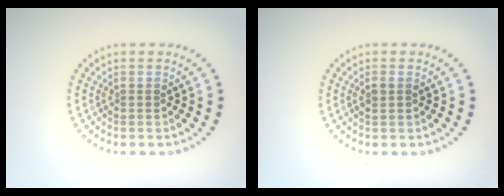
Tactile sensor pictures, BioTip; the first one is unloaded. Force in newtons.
{"total": 0.9, "press": 0.8, "slide": 0.2}